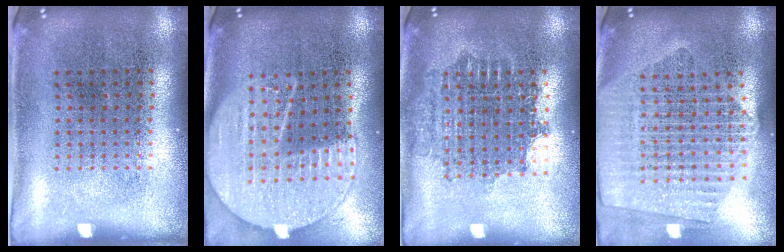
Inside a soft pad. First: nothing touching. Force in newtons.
{"total": 2.0, "press": 1.8, "slide": 1.0}
{"total": 1.7, "press": 1.4, "slide": 1.0}
{"total": 2.4, "press": 2.1, "slide": 1.1}